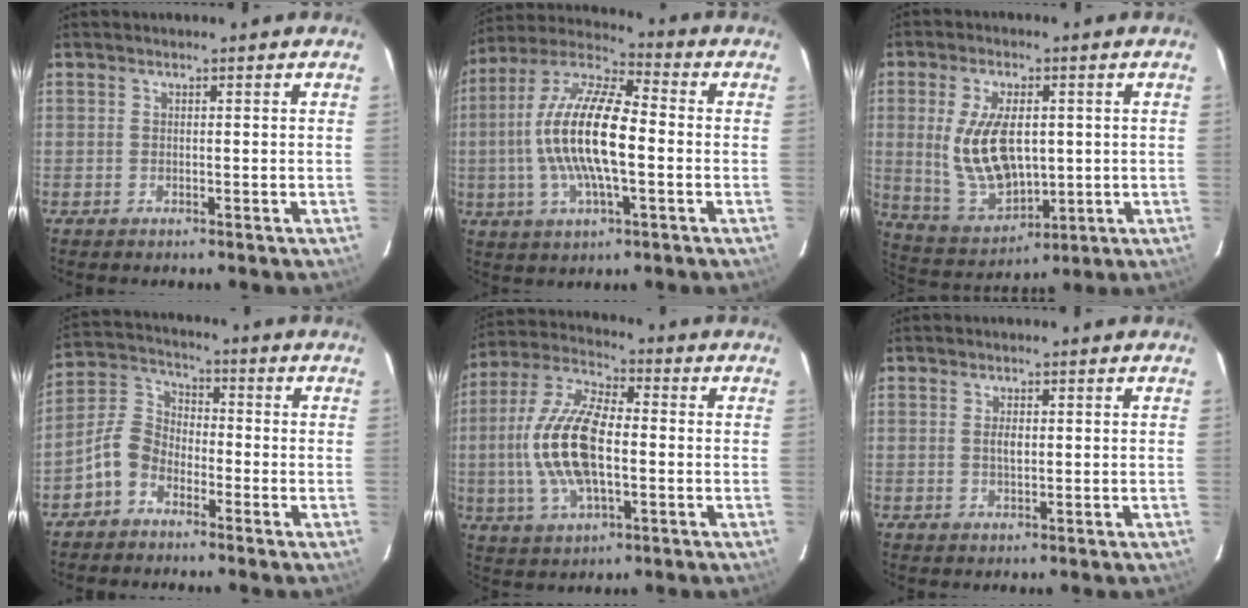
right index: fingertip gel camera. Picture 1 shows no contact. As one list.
[{"total": 16.6, "force": [-1.5, 5.1, 15.7], "torque": [-0.303, 0.006, -0.037]}, {"total": 13.7, "force": [1.1, 7.4, 11.5], "torque": [-0.234, -0.007, 0.041]}, {"total": 7.2, "force": [-4.3, 4.8, 3.1], "torque": [-0.070, 0.024, -0.093]}, {"total": 15.6, "force": [-1.4, 6.9, 13.9], "torque": [-0.291, 0.007, -0.027]}, {"total": 1.7, "force": [0.2, 0.9, 1.4], "torque": [-0.026, 0.001, 0.004]}]